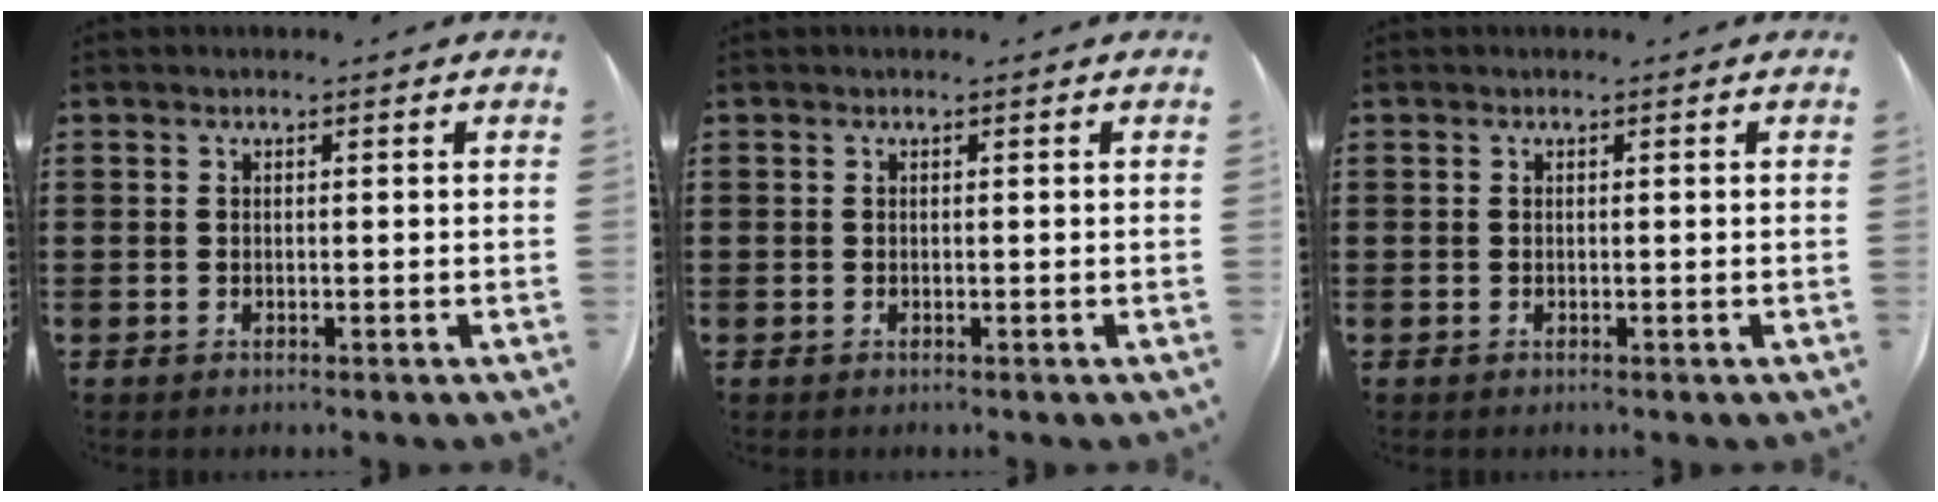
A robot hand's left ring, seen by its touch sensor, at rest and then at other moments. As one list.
[{"total": 0.0}, {"total": 0.0}]